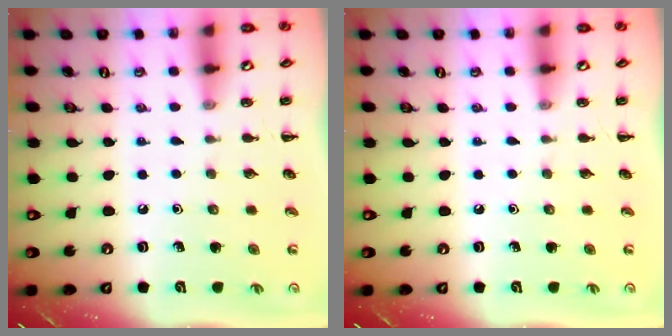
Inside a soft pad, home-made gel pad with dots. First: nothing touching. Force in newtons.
{"total": 0.0}